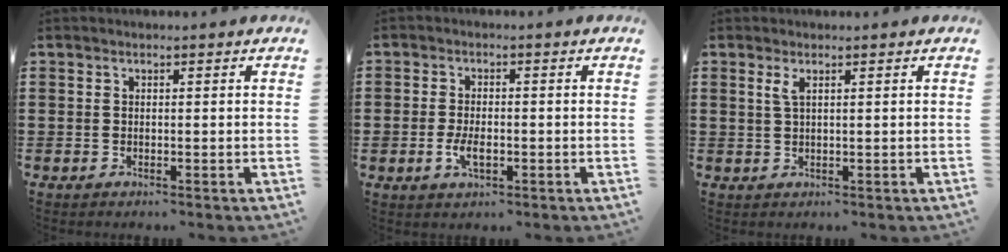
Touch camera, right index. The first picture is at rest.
{"total": 3.6, "force": [-1.0, 1.9, 2.9], "torque": [-0.066, -0.004, -0.019]}
{"total": 1.5, "force": [0.7, 0.3, 1.3], "torque": [-0.028, 0.004, 0.011]}